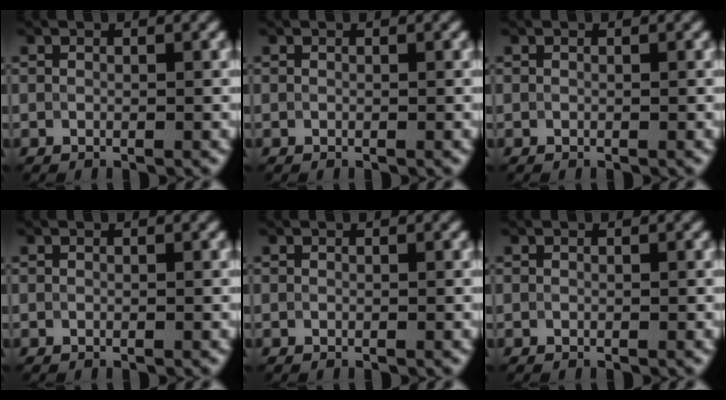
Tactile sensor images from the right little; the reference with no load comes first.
{"total": 0.0}
{"total": 0.0}
{"total": 0.0}
{"total": 0.0}
{"total": 0.0}